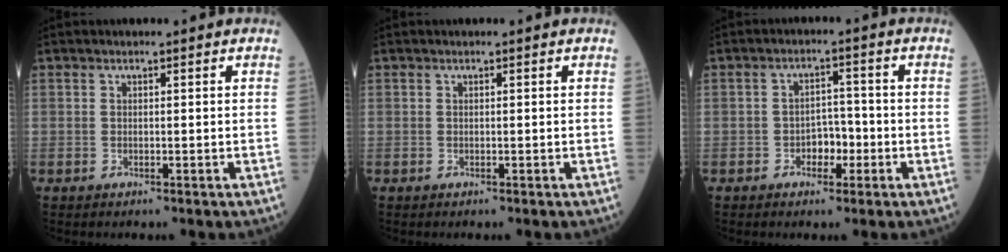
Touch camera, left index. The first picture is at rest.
{"total": 0.0}
{"total": 3.7, "force": [-1.5, 2.3, 2.5], "torque": [-0.035, 0.010, -0.028]}